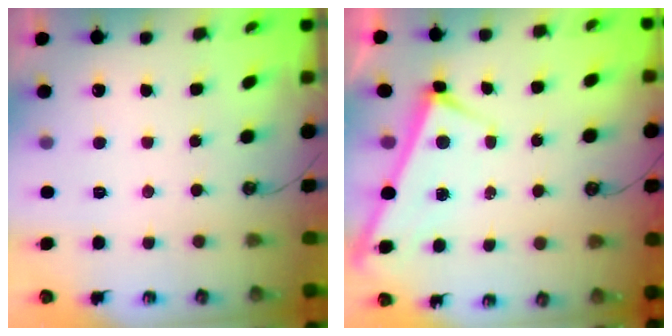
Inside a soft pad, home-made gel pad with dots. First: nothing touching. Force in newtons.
{"total": 3.0, "press": 3.0, "slide": 0.2}